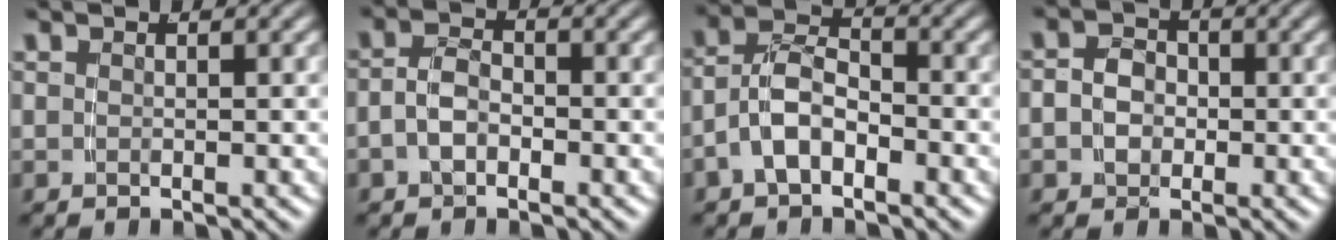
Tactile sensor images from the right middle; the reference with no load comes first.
{"total": 3.0, "force": [-1.2, 2.0, 1.9], "torque": [-0.047, -0.009, -0.018]}
{"total": 5.1, "force": [-1.5, 3.6, 3.3], "torque": [-0.067, -0.016, -0.026]}
{"total": 4.4, "force": [-0.6, 3.9, 2.0], "torque": [-0.052, -0.019, -0.007]}